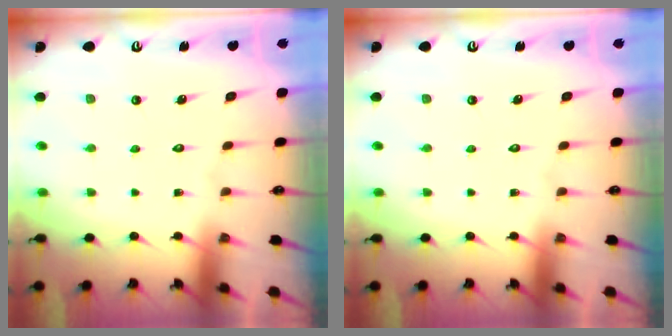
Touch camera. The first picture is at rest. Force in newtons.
{"total": 0.0}